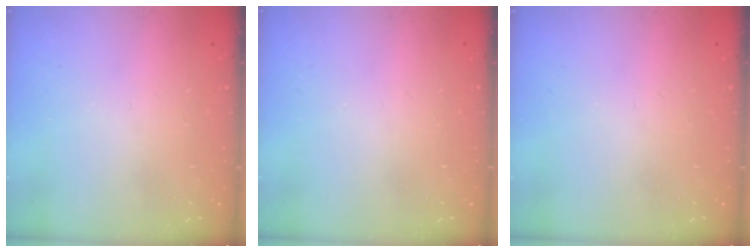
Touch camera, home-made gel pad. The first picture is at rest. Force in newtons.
{"total": 0.0}
{"total": 0.0}